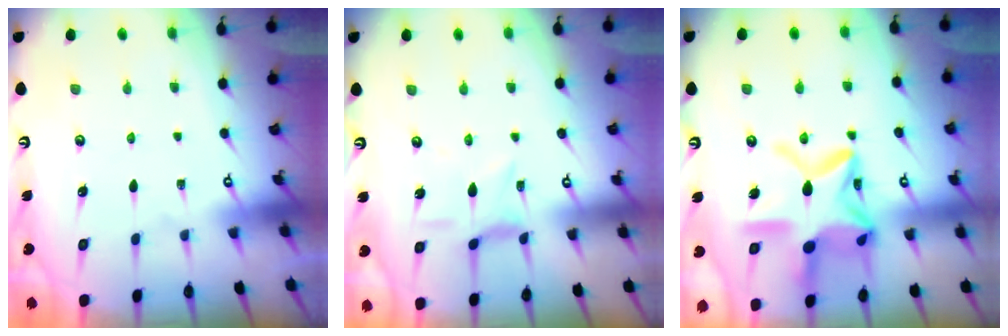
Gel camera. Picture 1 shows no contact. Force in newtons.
{"total": 2.4, "press": 2.4, "slide": 0.4}
{"total": 19.9, "press": 19.8, "slide": 1.6}